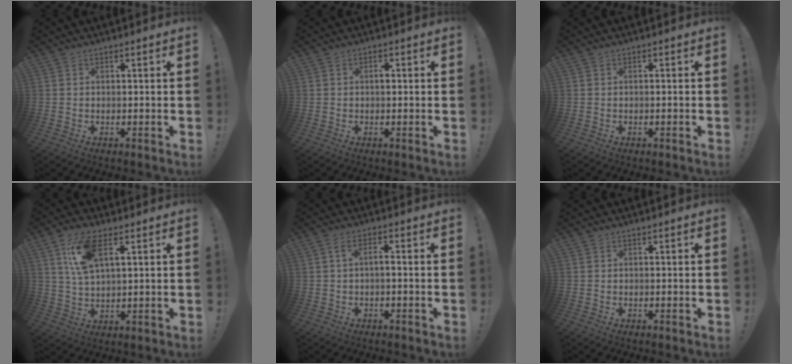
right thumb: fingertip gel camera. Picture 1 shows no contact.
{"total": 1.2, "force": [-0.1, 0.6, 1.0], "torque": [-0.005, 0.001, -0.008]}
{"total": 0.8, "force": [-0.7, -0.3, 0.2], "torque": [-0.003, -0.002, -0.012]}
{"total": 10.9, "force": [5.0, 5.0, 8.3], "torque": [-0.150, -0.007, 0.093]}
{"total": 3.1, "force": [-0.6, 0.7, 3.0], "torque": [-0.065, 0.004, -0.014]}
{"total": 0.0}